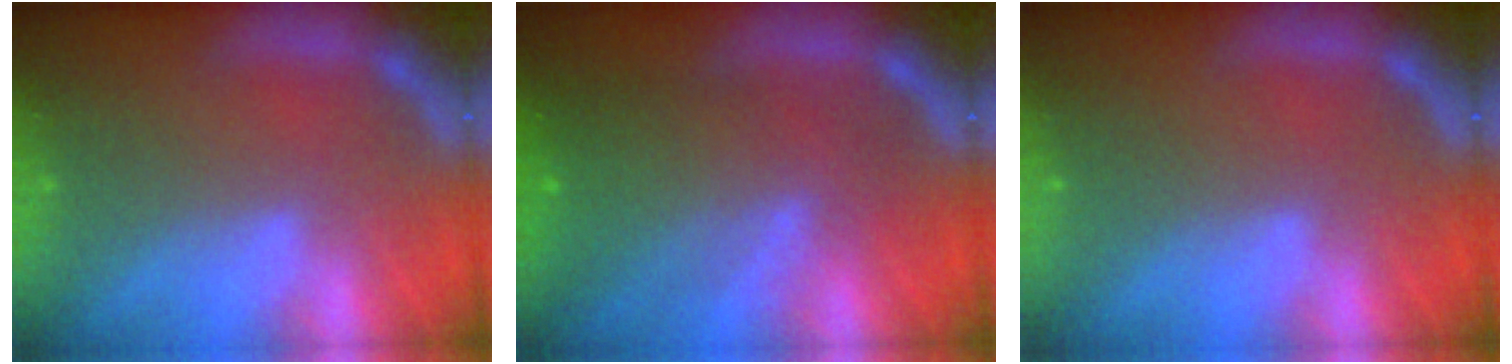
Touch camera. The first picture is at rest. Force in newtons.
{"total": 7.6}
{"total": 0.0}